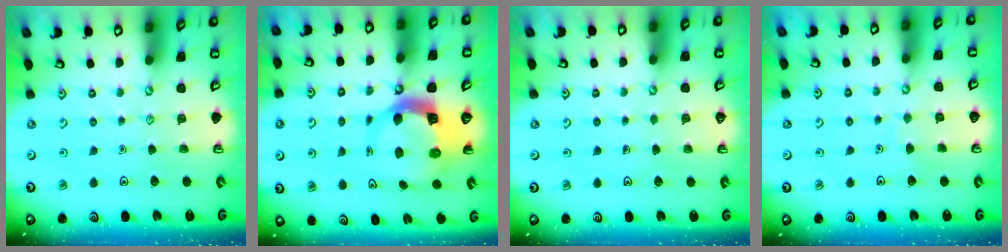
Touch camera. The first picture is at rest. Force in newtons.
{"total": 7.3, "press": 7.3, "slide": 0.9}
{"total": 0.8, "press": 0.8, "slide": 0.3}
{"total": 3.0, "press": 3.0, "slide": 0.1}